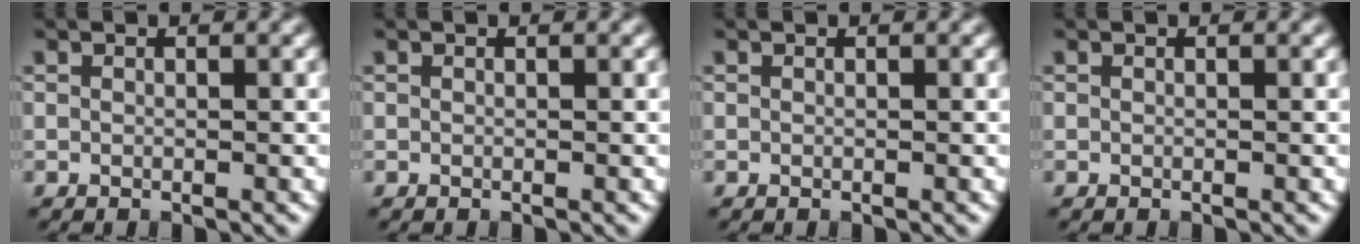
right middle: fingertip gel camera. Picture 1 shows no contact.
{"total": 0.0}
{"total": 0.0}
{"total": 0.0}